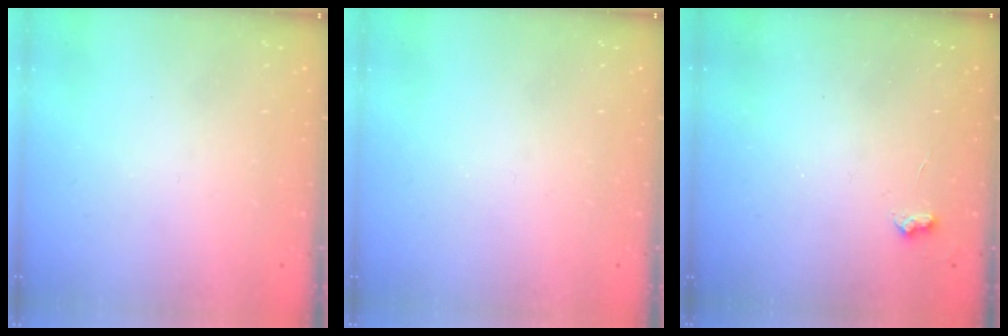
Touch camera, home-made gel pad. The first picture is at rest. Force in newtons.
{"total": 0.0}
{"total": 3.1, "press": 3.0, "slide": 0.4}